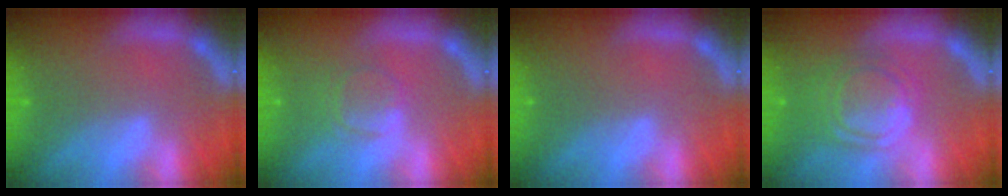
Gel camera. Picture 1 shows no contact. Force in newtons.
{"total": 3.0}
{"total": 0.0}
{"total": 7.0}